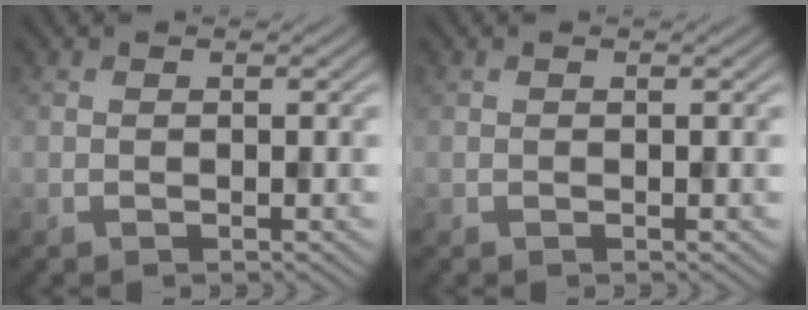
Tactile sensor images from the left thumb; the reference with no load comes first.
{"total": 0.0}